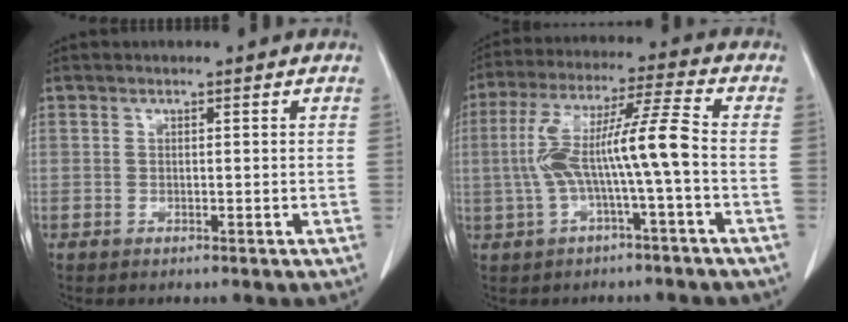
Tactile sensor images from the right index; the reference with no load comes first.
{"total": 10.6, "force": [-1.4, -0.3, 10.5], "torque": [-0.206, 0.031, -0.025]}